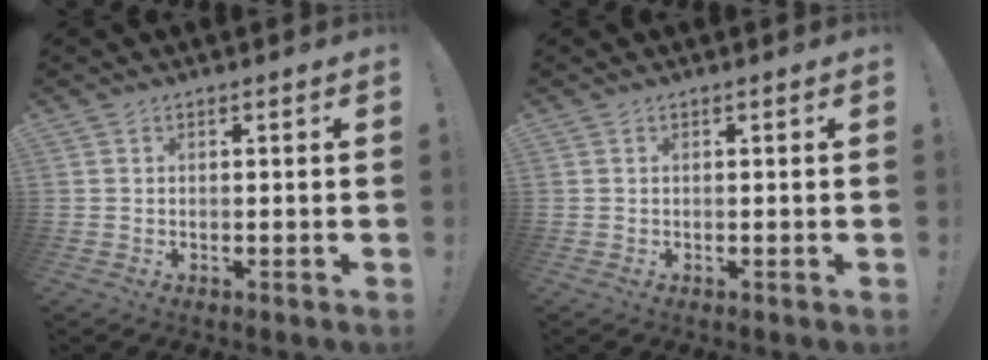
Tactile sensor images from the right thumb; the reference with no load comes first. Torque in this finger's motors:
{"motor_torque": [0.00, 0.00, 0.00, 0.00, 0.00]}